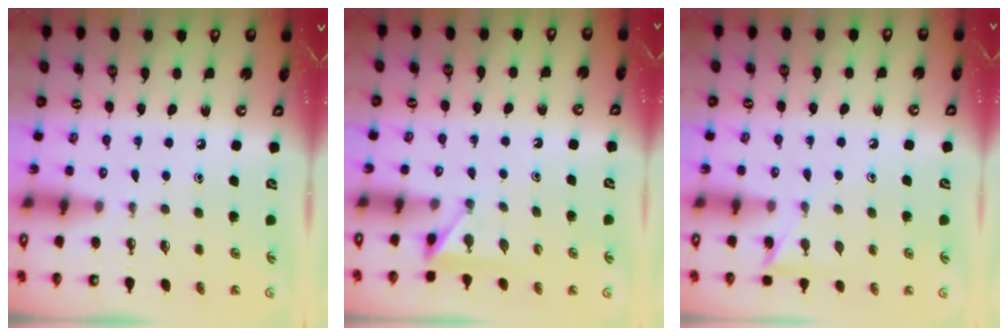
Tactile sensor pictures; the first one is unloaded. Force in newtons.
{"total": 3.0, "press": 3.0, "slide": 0.4}
{"total": 6.1, "press": 6.1, "slide": 0.5}